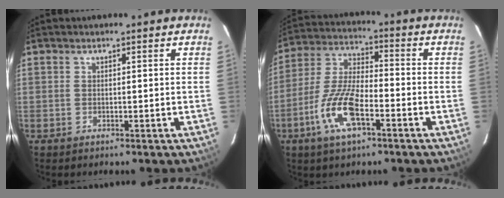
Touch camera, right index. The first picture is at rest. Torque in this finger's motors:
{"motor_torque": [1.20, -0.94, 0.46, 0.08]}